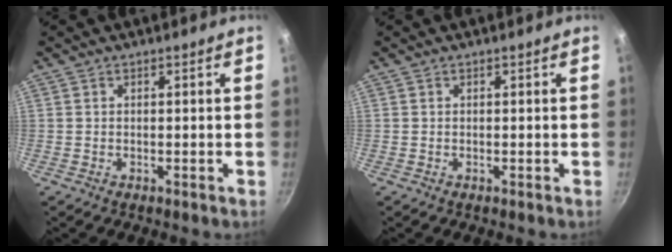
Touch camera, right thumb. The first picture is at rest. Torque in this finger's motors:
{"motor_torque": [0.00, 0.00, 0.03, 0.03, 0.01]}